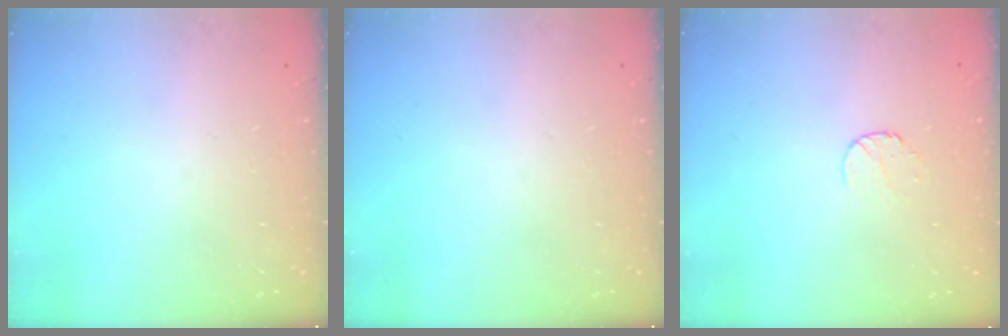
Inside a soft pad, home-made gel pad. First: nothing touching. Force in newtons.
{"total": 0.0}
{"total": 5.5, "press": 5.5, "slide": 0.5}